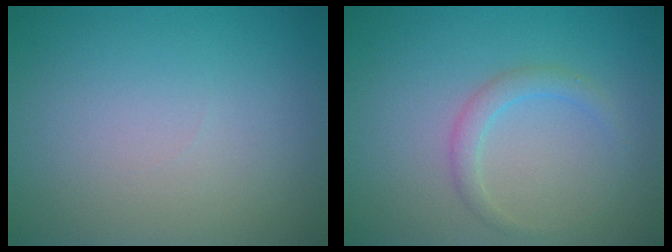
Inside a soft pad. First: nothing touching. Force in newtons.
{"total": 1.7, "press": 1.7, "slide": 0.1}